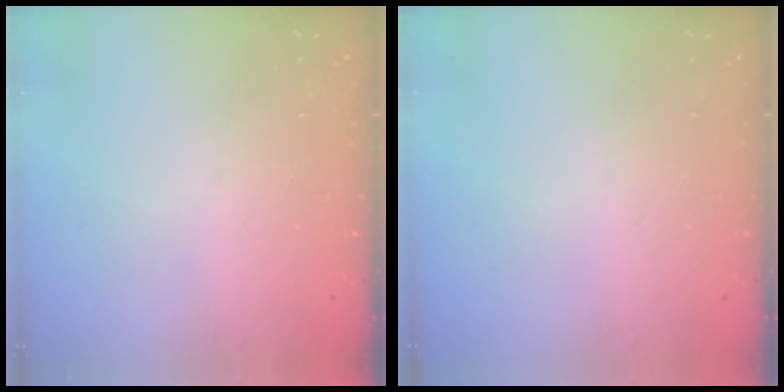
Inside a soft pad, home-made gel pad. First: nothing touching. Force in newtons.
{"total": 0.0}